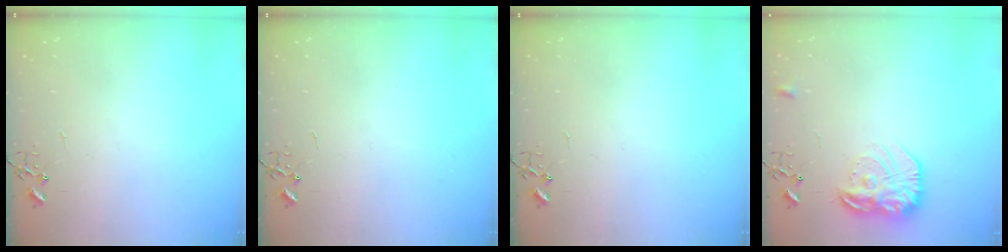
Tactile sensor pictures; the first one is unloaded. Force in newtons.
{"total": 0.0}
{"total": 0.0}
{"total": 18.3, "press": 18.2, "slide": 1.3}